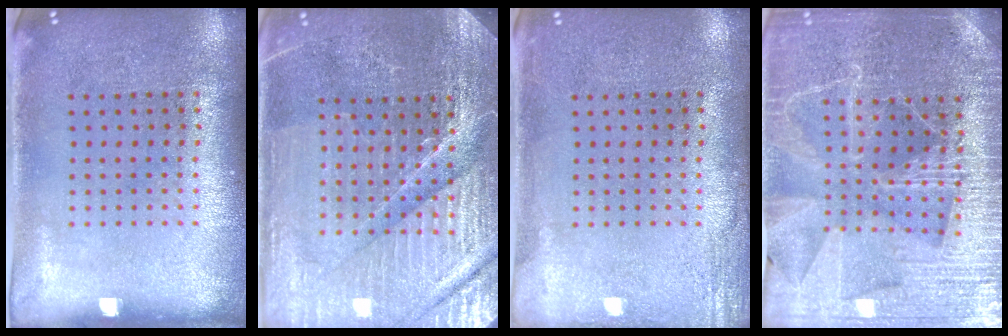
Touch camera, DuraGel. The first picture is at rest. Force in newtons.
{"total": 4.8, "press": 4.5, "slide": 1.6}
{"total": 1.9, "press": 1.9, "slide": 0.2}
{"total": 4.4, "press": 4.2, "slide": 1.5}